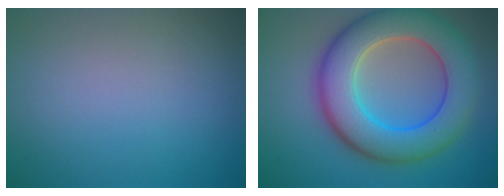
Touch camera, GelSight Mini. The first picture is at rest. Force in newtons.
{"total": 10.2, "press": 10.2, "slide": 0.4}